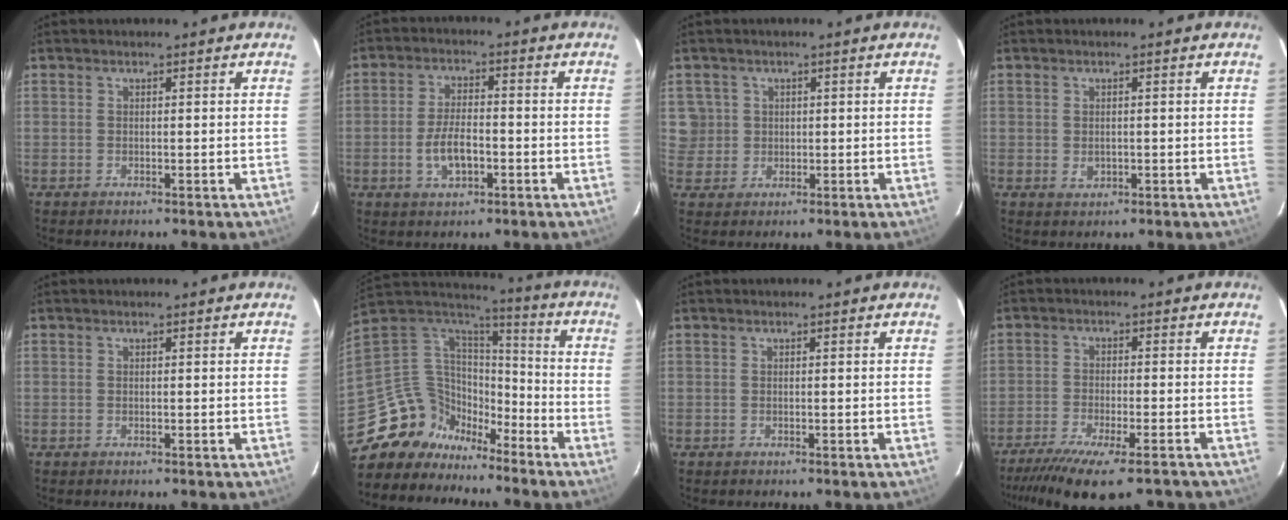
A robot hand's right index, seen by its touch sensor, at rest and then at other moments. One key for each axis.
{"total": 6.2, "fx": -2.1, "fy": 2.9, "fz": 5.1, "tx": -0.106, "ty": 0.002, "tz": -0.035}
{"total": 4.5, "fx": 0.8, "fy": 4.4, "fz": 0.4, "tx": 0.011, "ty": 0.017, "tz": 0.019}
{"total": 1.9, "fx": -0.3, "fy": 1.5, "fz": 1.1, "tx": -0.018, "ty": 0.000, "tz": -0.002}
{"total": 0.0}
{"total": 15.1, "fx": -11.7, "fy": 9.1, "fz": 2.8, "tx": -0.086, "ty": 0.037, "tz": -0.211}
{"total": 0.0}
{"total": 13.9, "fx": -11.3, "fy": 2.5, "fz": 7.6, "tx": -0.160, "ty": -0.042, "tz": -0.180}